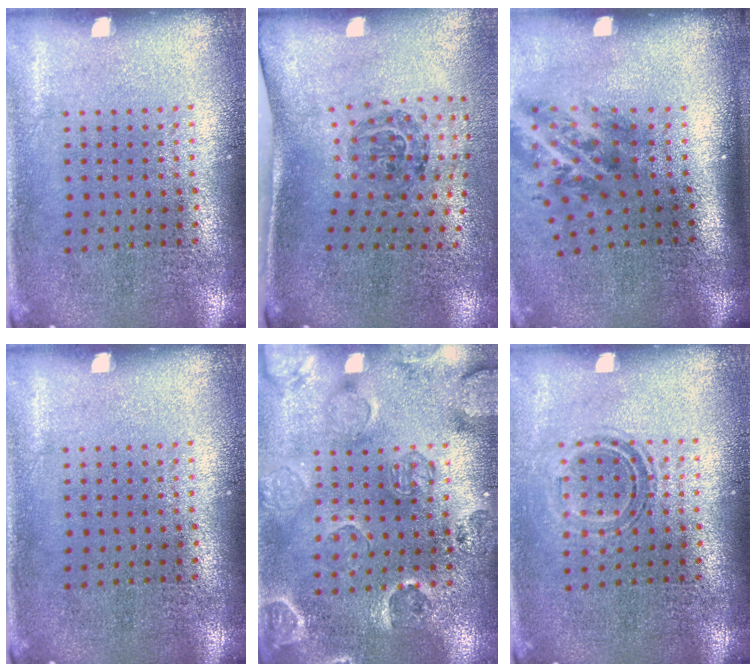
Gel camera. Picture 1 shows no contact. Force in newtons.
{"total": 1.8, "press": 1.1, "slide": 1.4}
{"total": 2.1, "press": 1.3, "slide": 1.6}
{"total": 0.0}
{"total": 2.5, "press": 2.1, "slide": 1.3}
{"total": 1.1, "press": 0.9, "slide": 0.5}